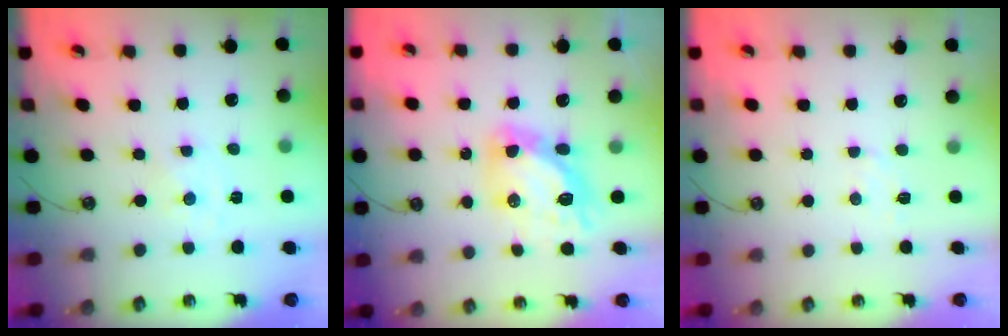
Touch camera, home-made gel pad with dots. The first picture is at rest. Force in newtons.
{"total": 12.6, "press": 12.5, "slide": 1.6}
{"total": 5.8, "press": 5.8, "slide": 0.8}